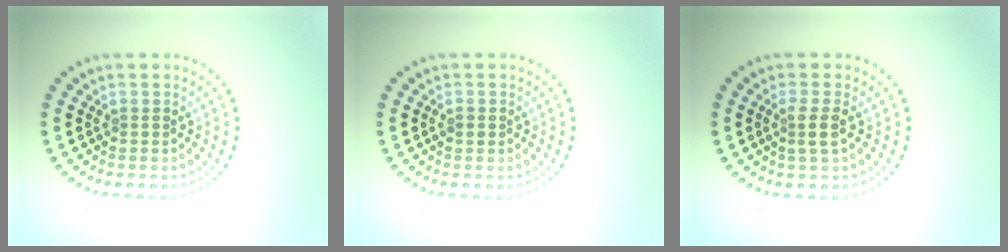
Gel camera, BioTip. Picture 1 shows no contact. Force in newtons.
{"total": 1.0, "press": 1.0, "slide": 0.1}
{"total": 1.8, "press": 1.4, "slide": 1.1}